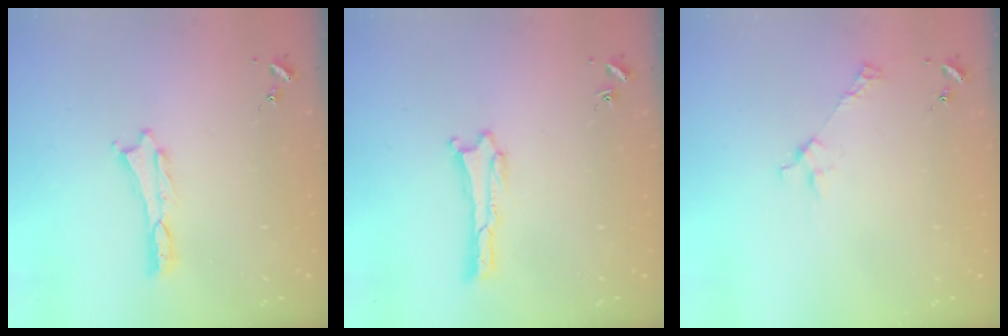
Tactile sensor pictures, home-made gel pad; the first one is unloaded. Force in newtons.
{"total": 0.0}
{"total": 2.9, "press": 2.9, "slide": 0.2}